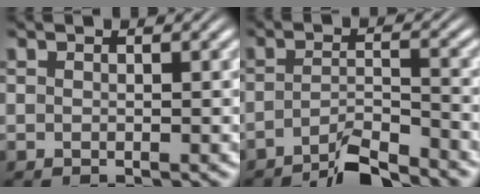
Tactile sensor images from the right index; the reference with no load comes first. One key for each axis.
{"total": 5.0, "fx": -4.7, "fy": 0.5, "fz": 1.7, "tx": -0.018, "ty": -0.009, "tz": -0.074}